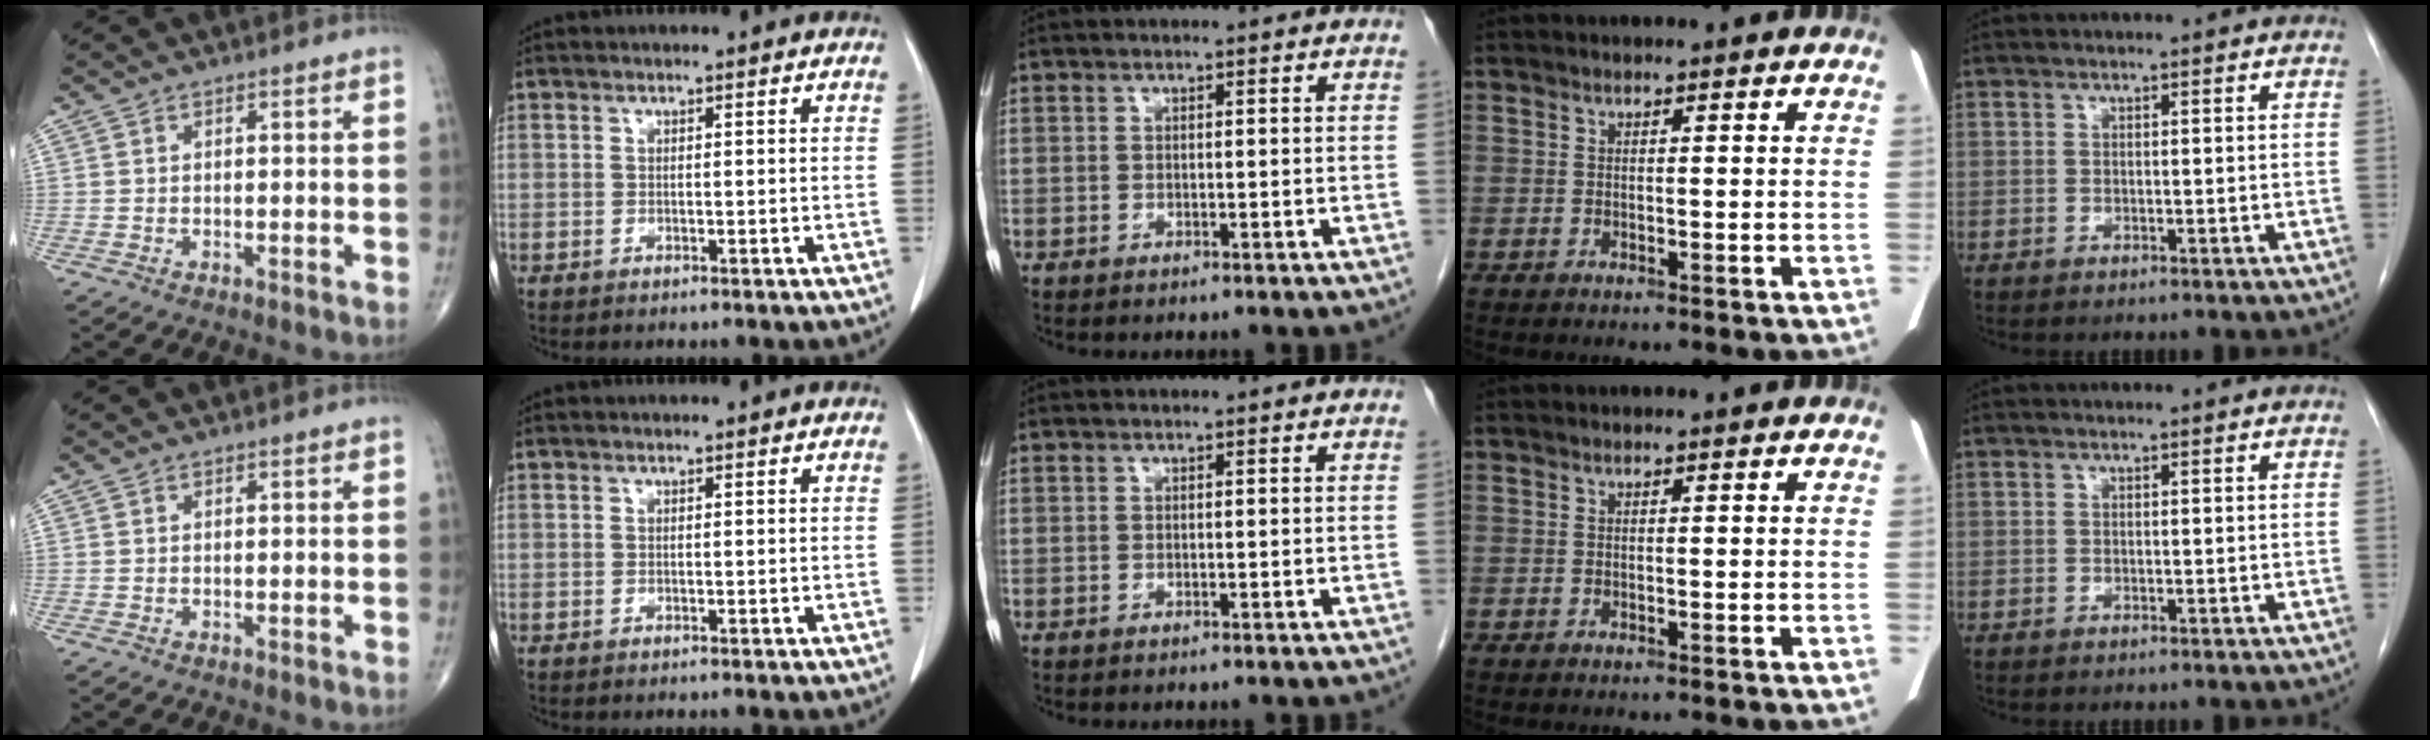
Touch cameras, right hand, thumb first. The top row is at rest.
{}